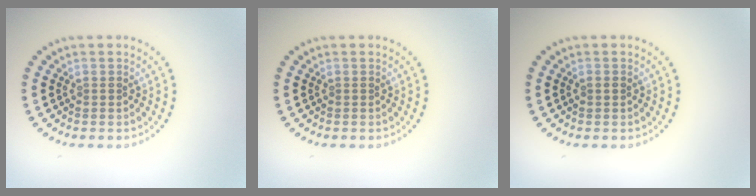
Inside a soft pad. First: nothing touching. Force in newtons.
{"total": 0.0}
{"total": 0.8, "press": 0.8, "slide": 0.1}